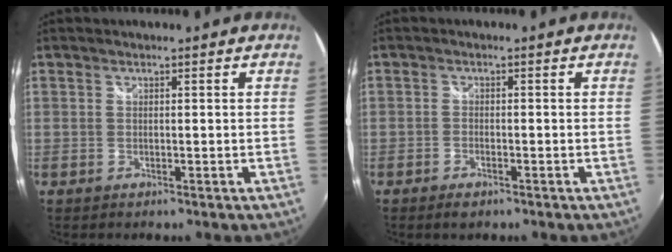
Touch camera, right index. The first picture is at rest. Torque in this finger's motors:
{"motor_torque": [0.29, -0.14, 0.09, 0.01]}